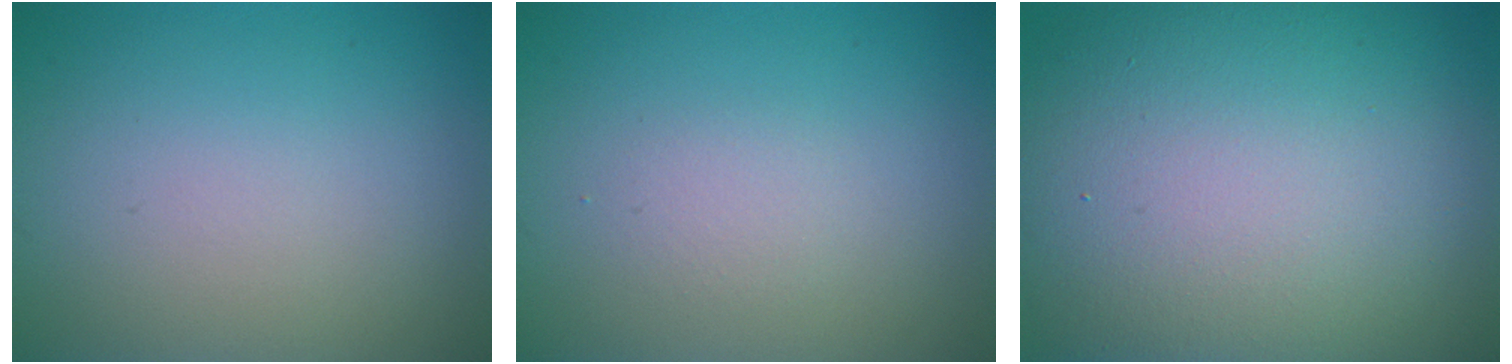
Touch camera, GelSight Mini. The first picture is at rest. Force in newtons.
{"total": 1.1, "press": 1.1, "slide": 0.1}
{"total": 17.3, "press": 17.3, "slide": 0.9}